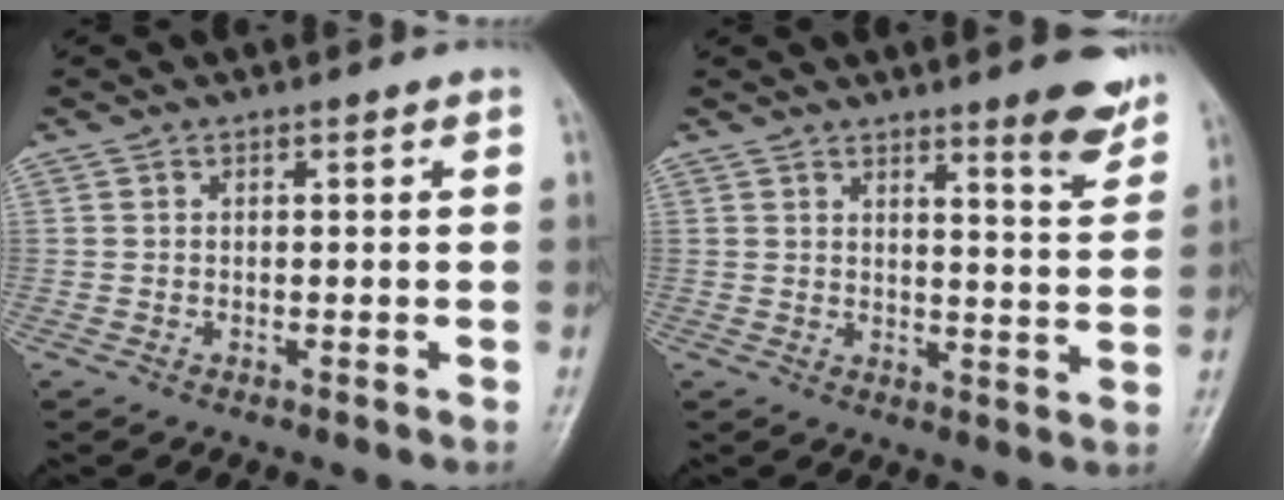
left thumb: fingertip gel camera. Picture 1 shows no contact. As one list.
[{"total": 7.5, "force": [5.4, 1.2, 5.1], "torque": [-0.051, -0.040, 0.073]}]